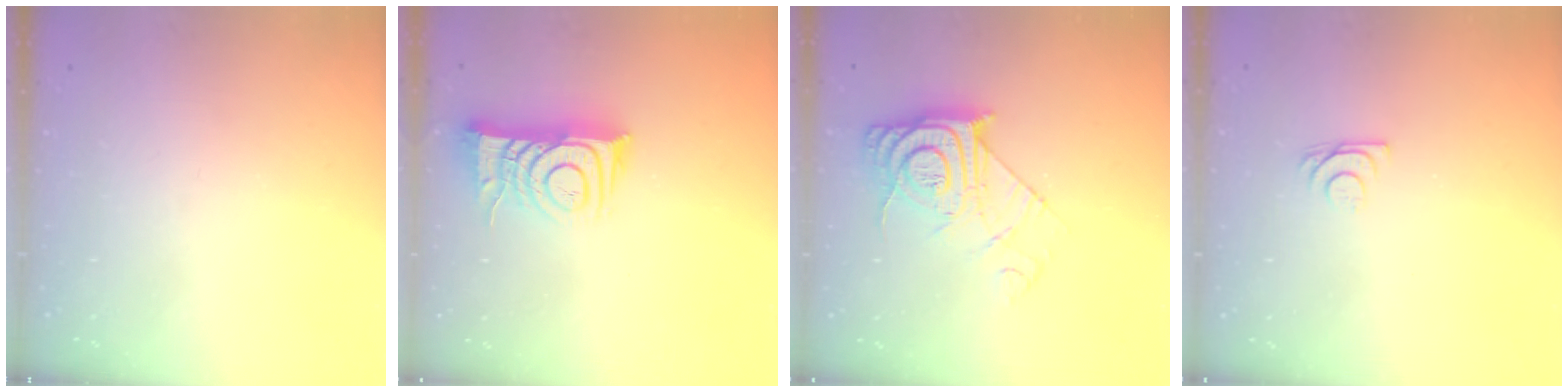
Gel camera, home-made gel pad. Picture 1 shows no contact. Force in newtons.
{"total": 10.6, "press": 10.5, "slide": 1.1}
{"total": 12.3, "press": 12.3, "slide": 1.1}
{"total": 6.1, "press": 6.0, "slide": 0.8}